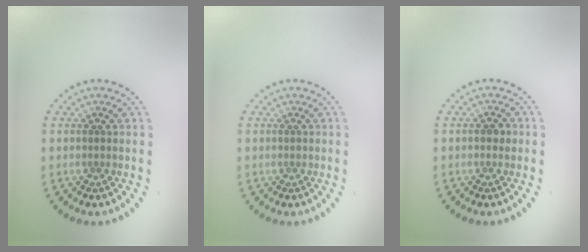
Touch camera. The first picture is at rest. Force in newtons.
{"total": 0.0}
{"total": 1.2, "press": 1.1, "slide": 0.3}